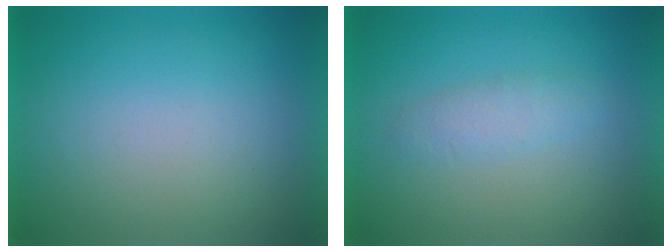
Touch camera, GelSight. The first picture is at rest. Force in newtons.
{"total": 2.3}